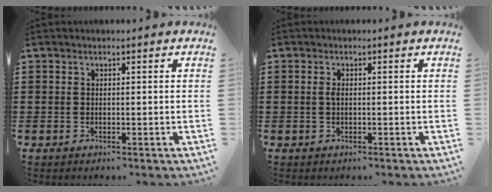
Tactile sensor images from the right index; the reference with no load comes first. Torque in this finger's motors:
{"motor_torque": [0.40, -0.22, 0.01, 0.04]}